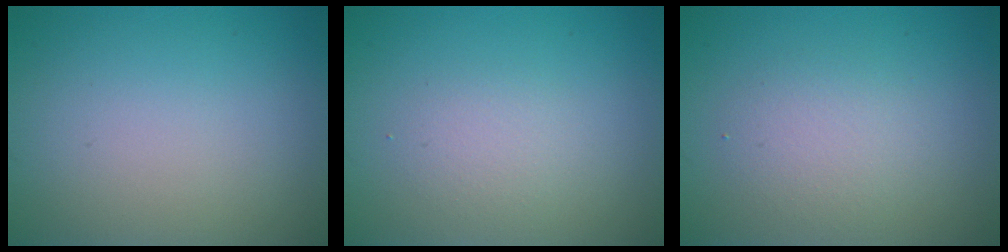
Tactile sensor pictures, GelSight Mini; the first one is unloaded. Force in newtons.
{"total": 1.6, "press": 1.6, "slide": 0.1}
{"total": 2.5, "press": 2.5, "slide": 0.2}